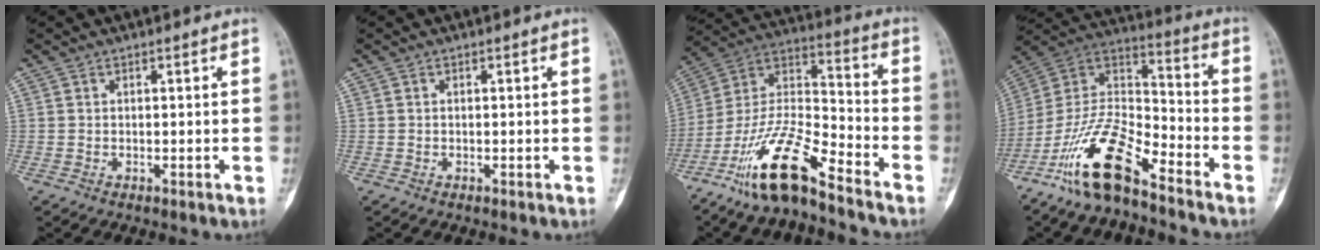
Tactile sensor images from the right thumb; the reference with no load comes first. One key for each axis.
{"total": 0.0}
{"total": 16.5, "fx": -11.8, "fy": 3.8, "fz": 10.9, "tx": -0.209, "ty": 0.076, "tz": -0.223}
{"total": 16.8, "fx": -11.6, "fy": 5.3, "fz": 11.0, "tx": -0.202, "ty": 0.080, "tz": -0.223}